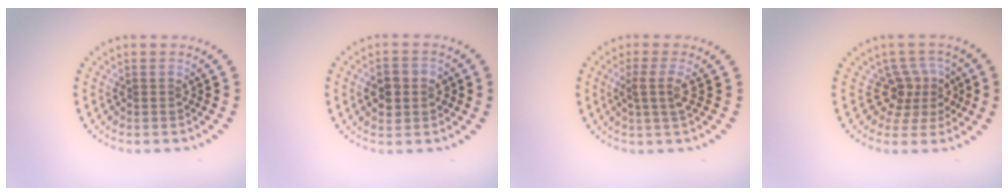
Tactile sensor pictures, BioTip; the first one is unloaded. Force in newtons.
{"total": 2.8, "press": 2.8, "slide": 0.4}
{"total": 2.0, "press": 1.5, "slide": 1.3}
{"total": 3.0, "press": 2.2, "slide": 2.1}